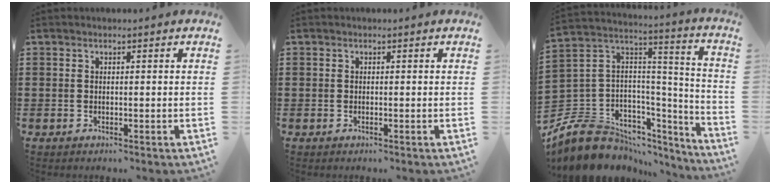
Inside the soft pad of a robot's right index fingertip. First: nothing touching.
{"total": 0.0}
{"total": 10.7, "force": [-7.3, 7.1, 3.2], "torque": [-0.094, 0.006, -0.137]}